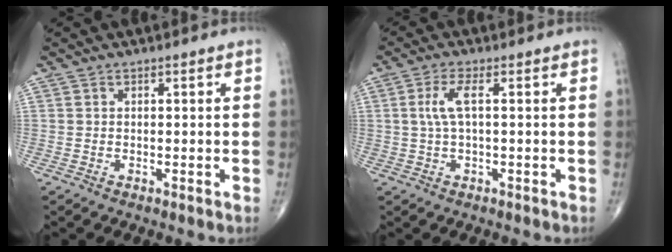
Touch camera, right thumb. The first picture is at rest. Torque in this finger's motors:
{"motor_torque": [-0.15, 0.33, -0.10, -0.06, 0.11]}